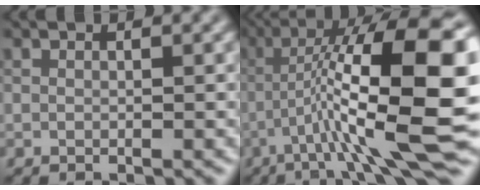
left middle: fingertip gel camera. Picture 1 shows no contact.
{"total": 14.6, "force": [-2.3, 2.3, 14.2], "torque": [-0.235, 0.020, -0.031]}